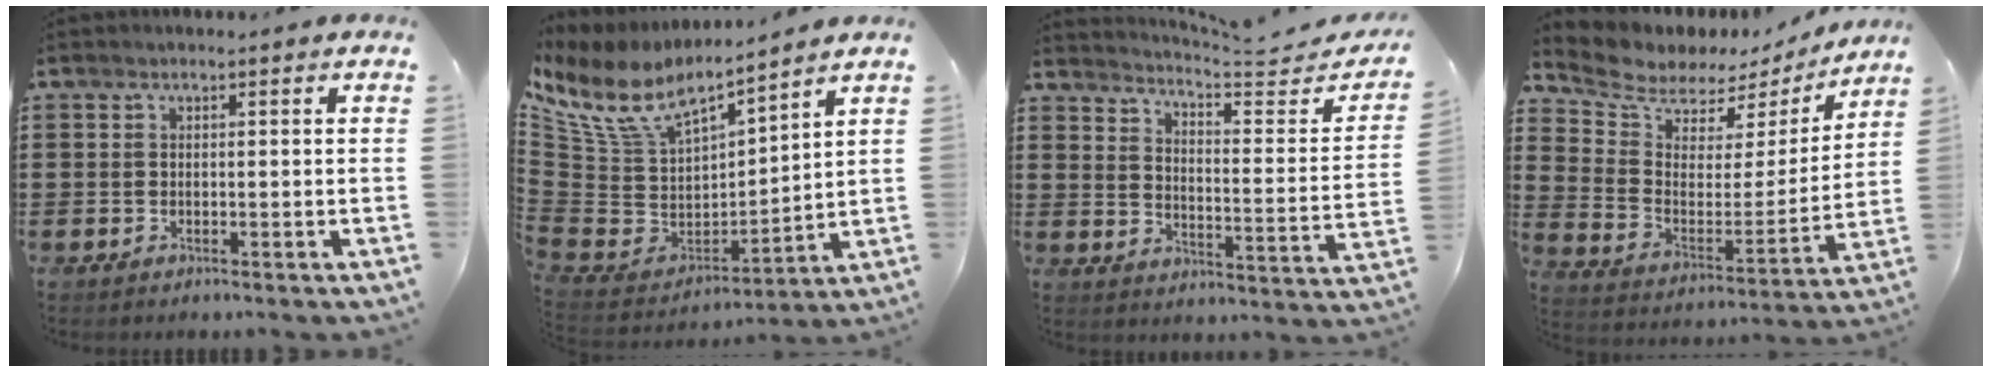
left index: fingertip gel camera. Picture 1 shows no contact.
{"total": 9.2, "force": [6.9, 4.0, 4.6], "torque": [-0.129, -0.047, 0.122]}
{"total": 3.9, "force": [3.7, 0.0, 1.3], "torque": [-0.039, -0.033, 0.054]}
{"total": 5.8, "force": [5.3, 2.3, 0.3], "torque": [-0.047, -0.041, 0.090]}